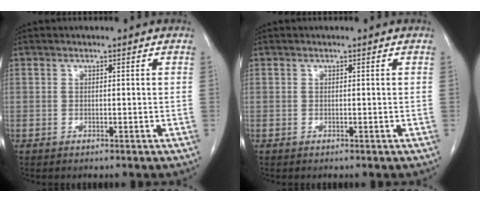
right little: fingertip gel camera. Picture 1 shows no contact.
{"total": 0.0}